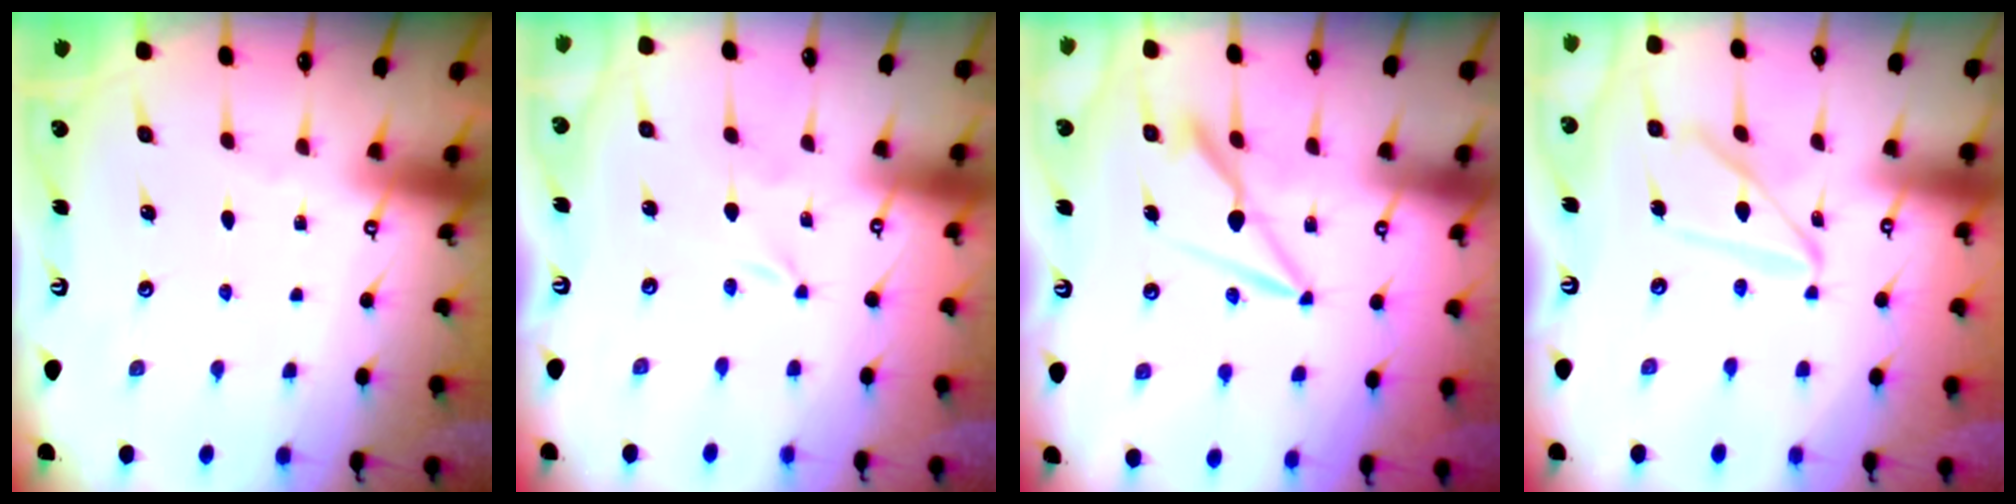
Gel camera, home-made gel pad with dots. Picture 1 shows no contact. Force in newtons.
{"total": 0.0}
{"total": 7.7, "press": 7.7, "slide": 1.0}
{"total": 11.5, "press": 11.5, "slide": 1.1}